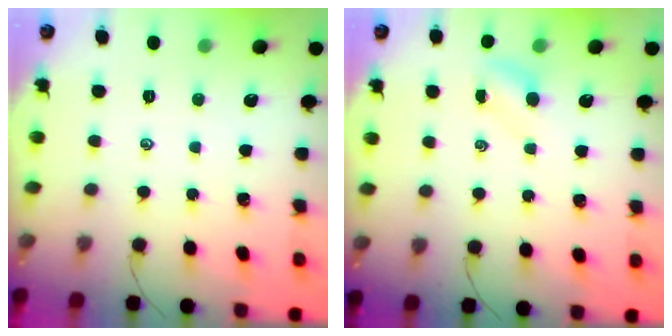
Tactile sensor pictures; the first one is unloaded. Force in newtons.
{"total": 4.2, "press": 4.1, "slide": 1.1}